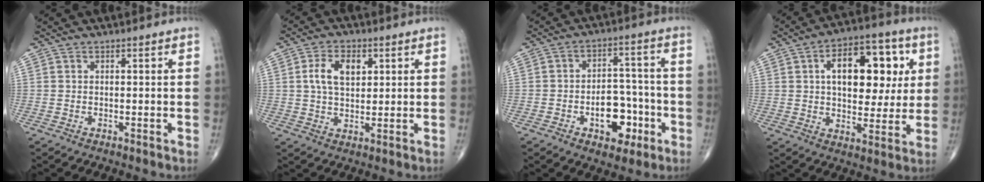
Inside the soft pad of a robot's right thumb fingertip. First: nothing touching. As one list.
[{"total": 7.6, "force": [2.1, 4.6, 5.7], "torque": [-0.093, -0.002, 0.038]}, {"total": 10.6, "force": [-3.9, 6.5, 7.4], "torque": [-0.074, 0.040, -0.053]}, {"total": 17.9, "force": [4.3, 10.0, 14.1], "torque": [-0.163, 0.009, 0.063]}]